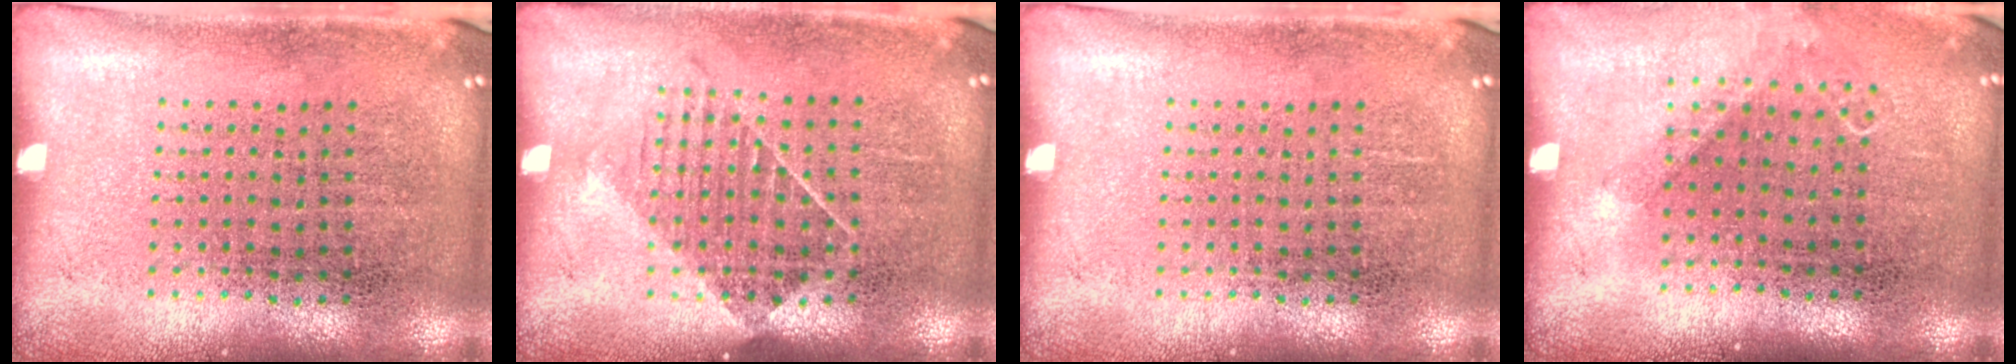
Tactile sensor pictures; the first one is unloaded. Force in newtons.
{"total": 1.1, "press": 0.9, "slide": 0.6}
{"total": 0.0}
{"total": 0.8, "press": 0.8, "slide": 0.3}